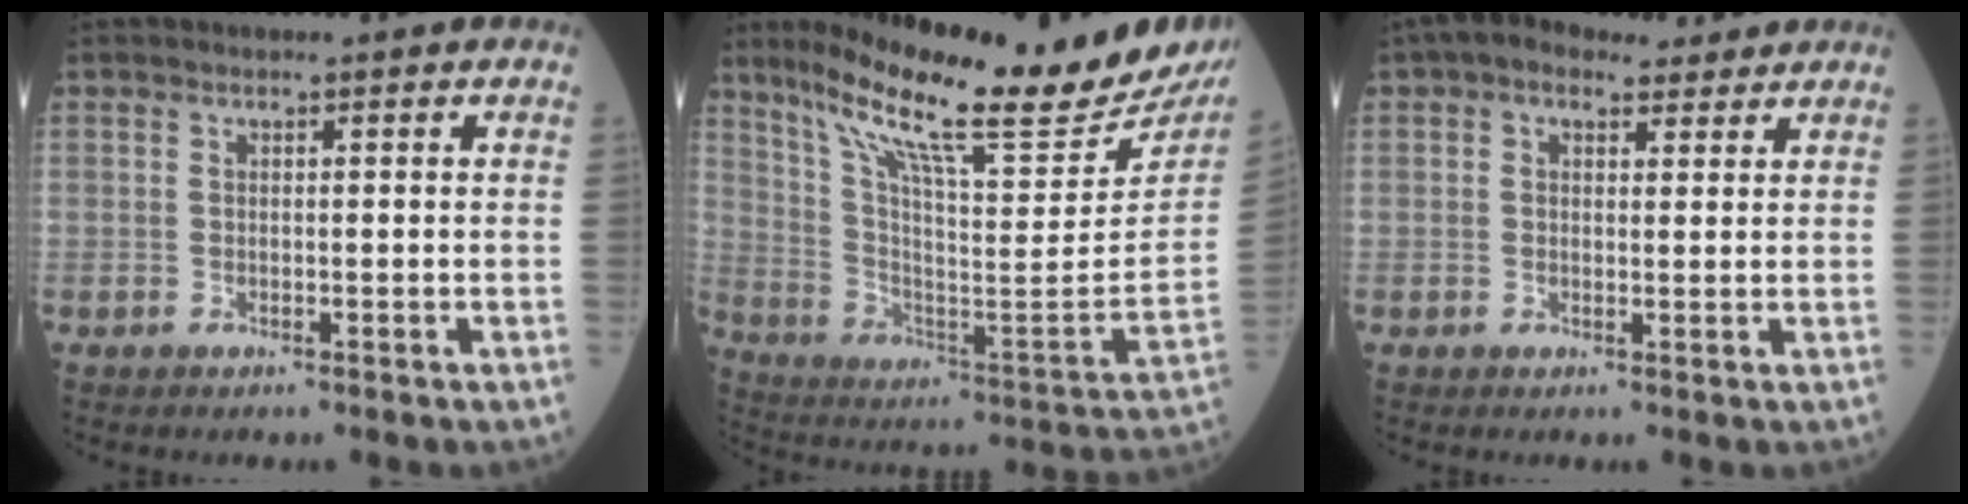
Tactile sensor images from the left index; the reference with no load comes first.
{"total": 26.9, "force": [22.3, 2.2, 14.8], "torque": [-0.254, -0.069, 0.323]}
{"total": 6.1, "force": [4.4, 3.2, 2.8], "torque": [-0.046, 0.038, 0.074]}